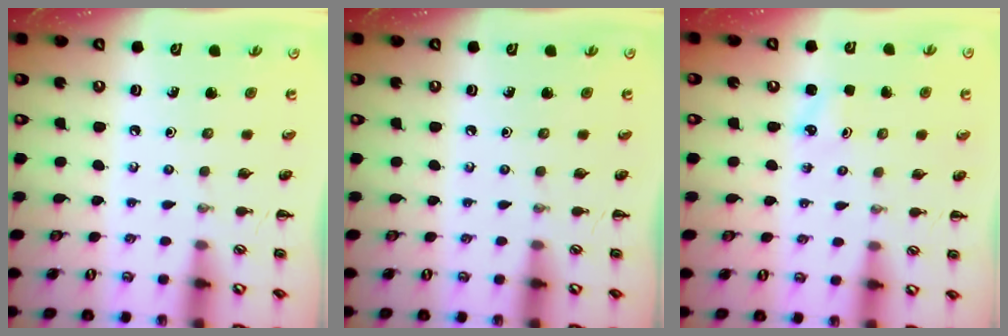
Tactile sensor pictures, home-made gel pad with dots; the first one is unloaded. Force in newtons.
{"total": 0.0}
{"total": 1.4, "press": 1.4, "slide": 0.4}